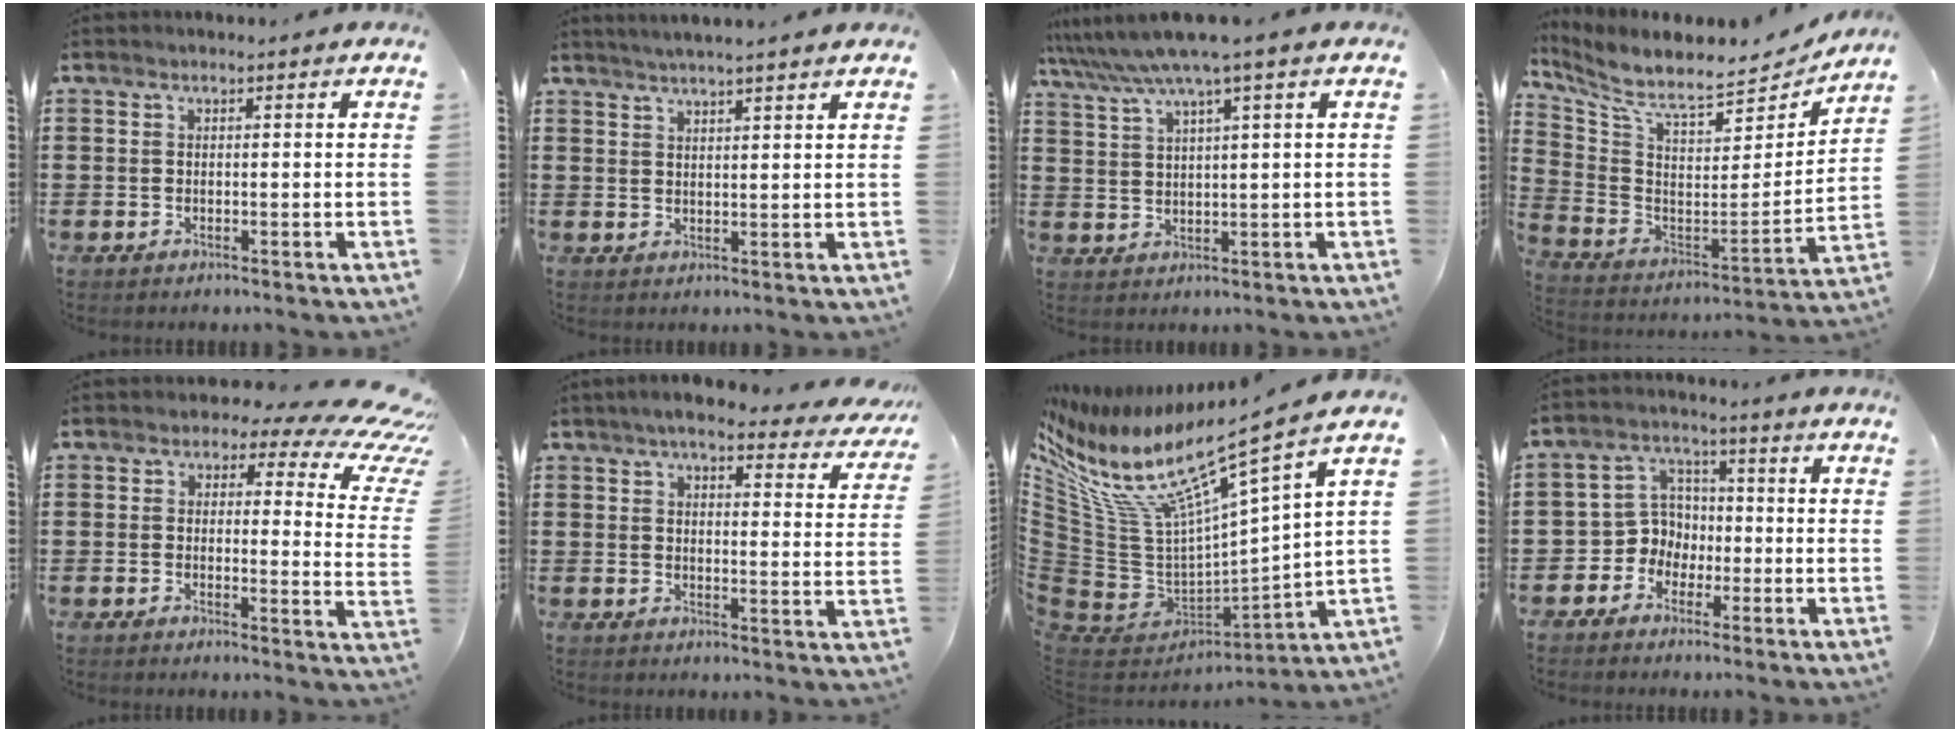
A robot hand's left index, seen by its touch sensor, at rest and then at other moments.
{"total": 2.5, "force": [2.4, -0.6, 0.7], "torque": [-0.018, -0.005, 0.043]}
{"total": 5.6, "force": [3.7, -0.4, 4.2], "torque": [-0.100, -0.018, 0.058]}
{"total": 8.4, "force": [7.5, 1.1, 3.6], "torque": [-0.108, -0.068, 0.125]}
{"total": 5.7, "force": [3.9, 2.2, 3.5], "torque": [-0.064, -0.024, 0.060]}
{"total": 6.1, "force": [5.3, 0.6, 3.0], "torque": [-0.069, -0.019, 0.092]}
{"total": 12.7, "force": [7.6, 3.7, 9.4], "torque": [-0.206, -0.054, 0.114]}
{"total": 5.4, "force": [-1.9, 5.0, 1.0], "torque": [-0.046, 0.006, -0.042]}